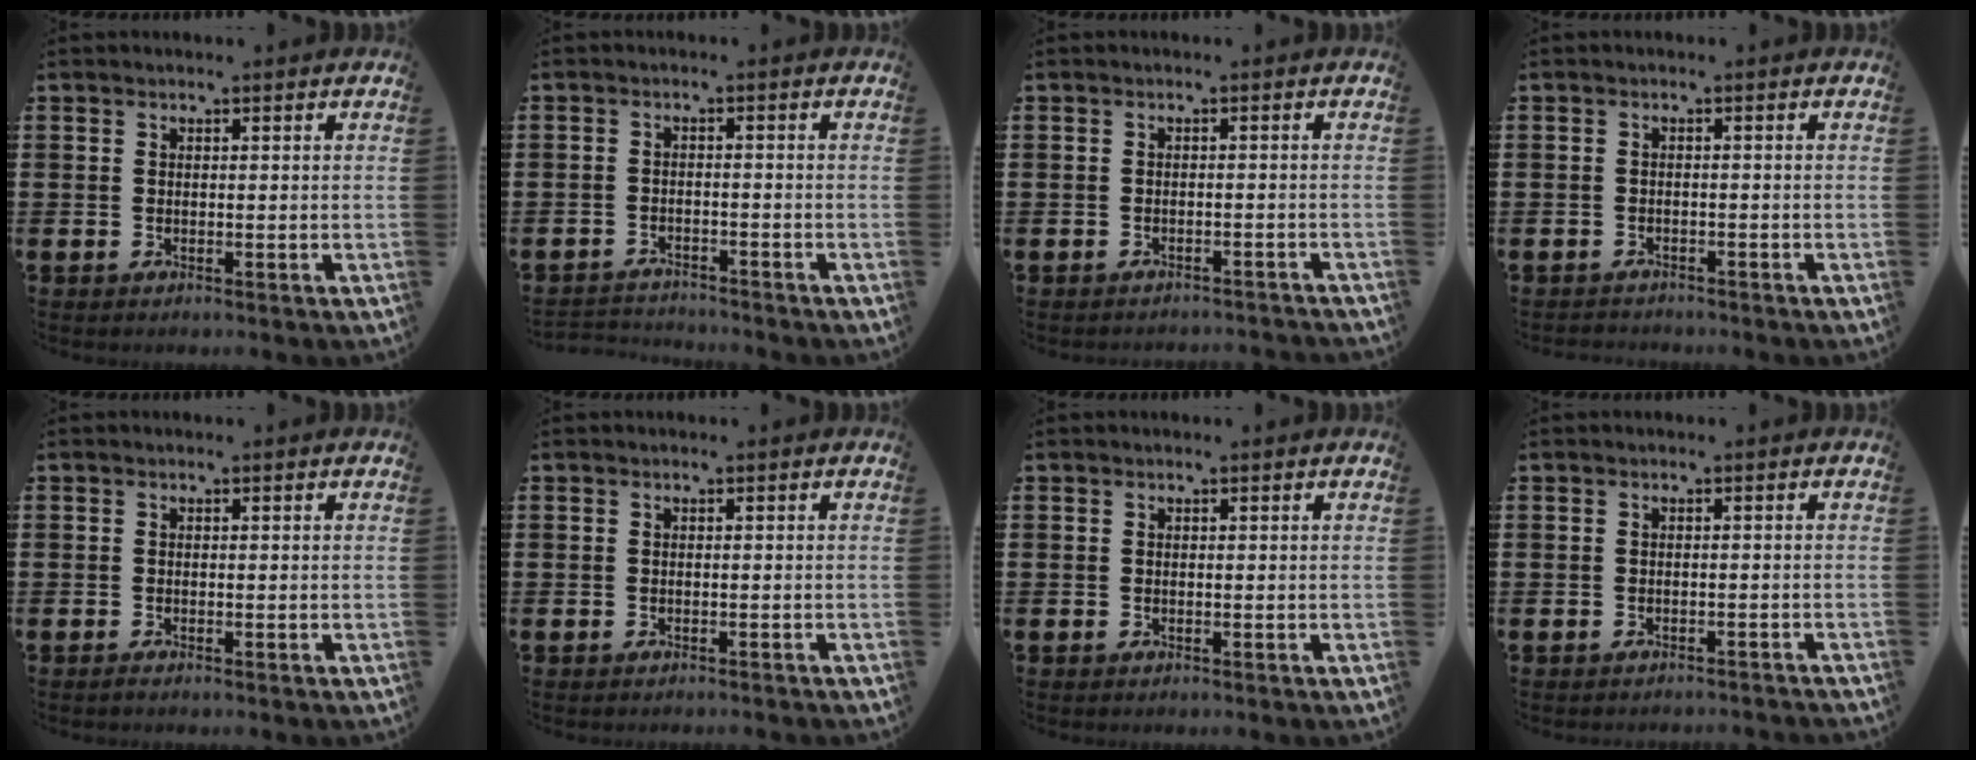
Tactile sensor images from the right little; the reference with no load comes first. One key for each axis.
{"total": 2.2, "fx": -2.2, "fy": 0.1, "fz": -0.3, "tx": -0.001, "ty": 0.001, "tz": -0.049}
{"total": 1.1, "fx": -1.1, "fy": -0.1, "fz": 0.0, "tx": -0.001, "ty": 0.003, "tz": -0.023}
{"total": 0.9, "fx": -0.9, "fy": 0.1, "fz": -0.1, "tx": -0.001, "ty": 0.002, "tz": -0.019}
{"total": 0.0}
{"total": 0.0}
{"total": 0.0}
{"total": 0.8, "fx": -0.8, "fy": -0.1, "fz": 0.0, "tx": -0.001, "ty": 0.000, "tz": -0.016}